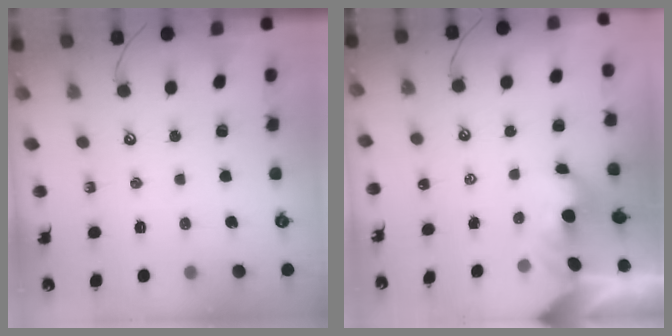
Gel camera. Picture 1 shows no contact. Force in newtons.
{"total": 1.8, "press": 1.7, "slide": 0.4}